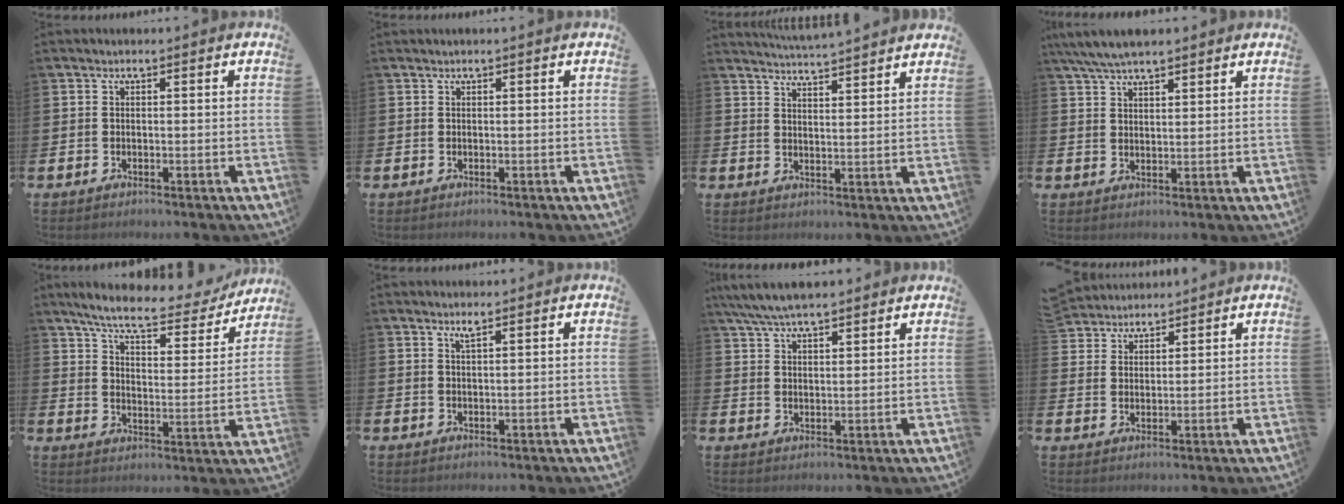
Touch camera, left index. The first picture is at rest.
{"total": 0.0}
{"total": 4.7, "force": [4.7, -0.5, 0.2], "torque": [-0.017, -0.031, 0.083]}
{"total": 5.4, "force": [4.9, 1.0, 2.0], "torque": [-0.060, -0.006, 0.094]}
{"total": 7.7, "force": [6.8, 1.2, 3.4], "torque": [-0.091, -0.042, 0.112]}
{"total": 1.4, "force": [1.1, 0.1, 0.8], "torque": [-0.014, 0.000, 0.019]}
{"total": 6.0, "force": [5.6, 0.9, 1.9], "torque": [-0.060, -0.011, 0.106]}
{"total": 4.0, "force": [3.9, 0.8, -0.7], "torque": [-0.009, -0.018, 0.074]}